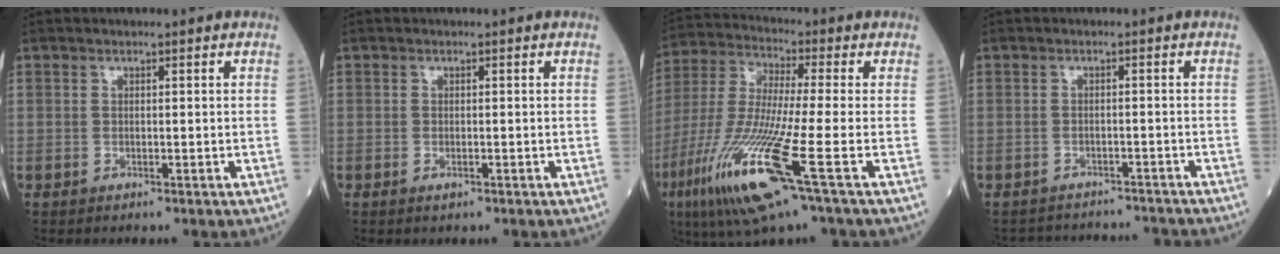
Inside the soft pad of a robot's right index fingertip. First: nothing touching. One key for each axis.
{"total": 0.9, "fx": -0.4, "fy": 0.4, "fz": 0.7, "tx": -0.014, "ty": -0.002, "tz": -0.005}
{"total": 17.2, "fx": -7.3, "fy": 0.3, "fz": 15.5, "tx": -0.352, "ty": -0.043, "tz": -0.145}
{"total": 8.5, "fx": -8.4, "fy": 1.4, "fz": 0.7, "tx": -0.007, "ty": 0.017, "tz": -0.103}